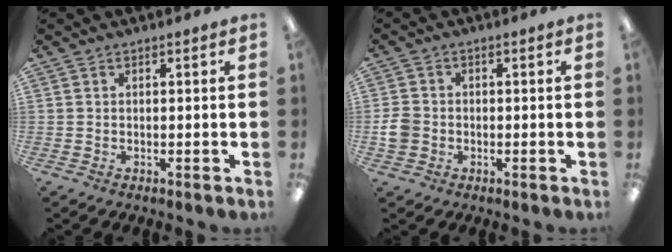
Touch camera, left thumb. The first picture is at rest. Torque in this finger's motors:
{"motor_torque": [-0.25, 0.36, 0.38, -0.22, 0.00]}